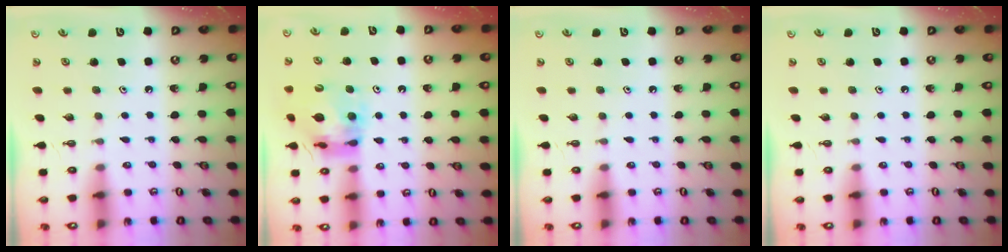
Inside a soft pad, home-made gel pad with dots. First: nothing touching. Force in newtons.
{"total": 12.5, "press": 12.4, "slide": 1.2}
{"total": 0.0}
{"total": 0.0}